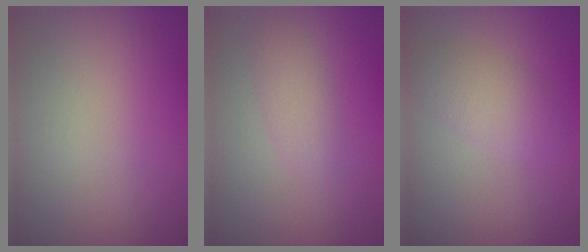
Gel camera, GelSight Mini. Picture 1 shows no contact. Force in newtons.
{"total": 2.0, "press": 2.0, "slide": 0.1}
{"total": 2.8, "press": 2.8, "slide": 0.1}